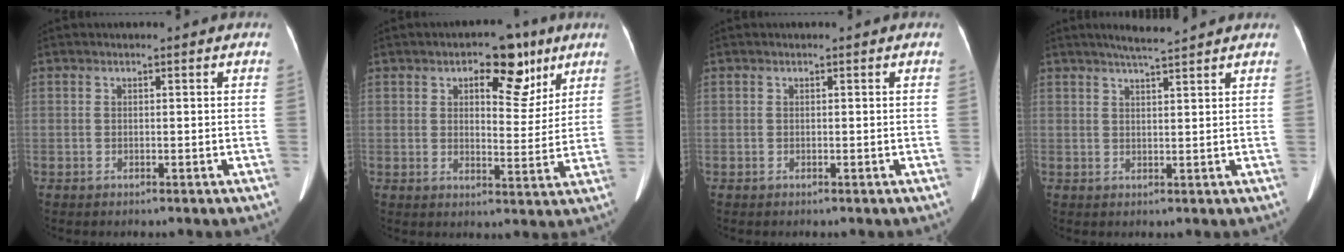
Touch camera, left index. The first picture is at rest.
{"total": 8.6, "force": [5.0, 4.0, 5.8], "torque": [-0.069, 0.013, 0.070]}
{"total": 0.0}
{"total": 4.8, "force": [4.3, -0.5, 2.2], "torque": [-0.042, 0.014, 0.068]}